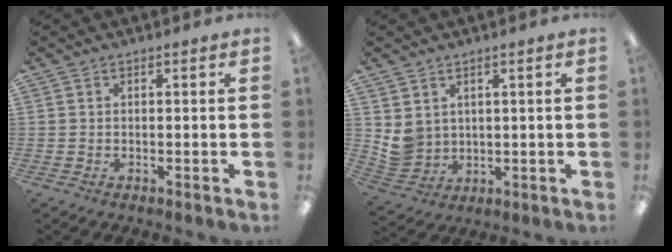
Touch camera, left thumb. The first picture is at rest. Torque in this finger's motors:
{"motor_torque": [0.76, 0.98, 0.72, -0.89, 0.02]}